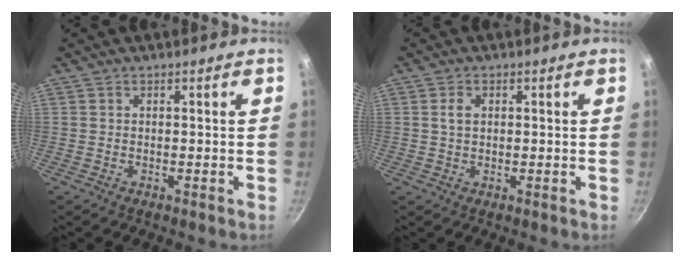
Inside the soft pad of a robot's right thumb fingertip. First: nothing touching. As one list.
[{"total": 2.2, "force": [0.5, 1.5, 1.5], "torque": [-0.025, 0.003, 0.010]}]